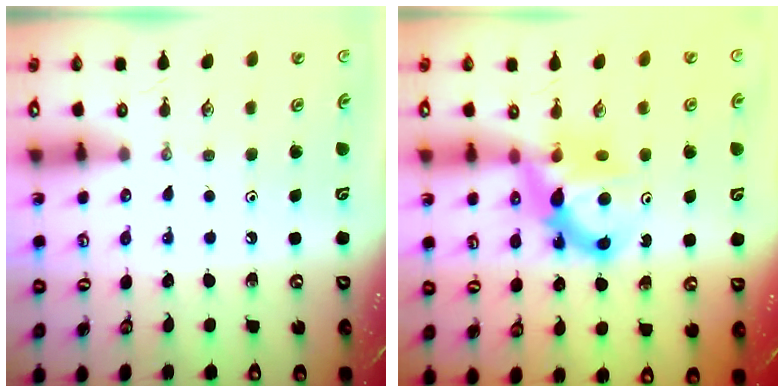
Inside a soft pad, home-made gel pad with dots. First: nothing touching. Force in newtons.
{"total": 6.9, "press": 6.9, "slide": 0.6}